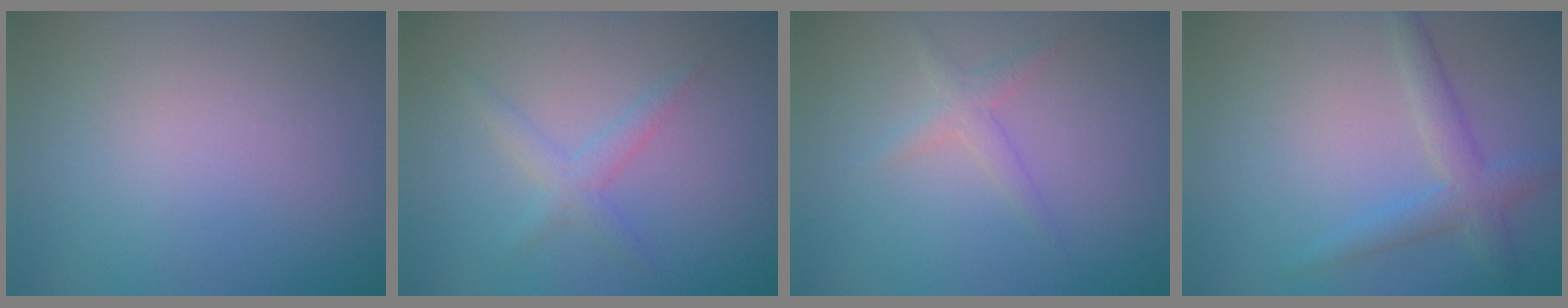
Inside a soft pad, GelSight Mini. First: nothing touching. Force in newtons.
{"total": 1.8, "press": 1.8, "slide": 0.2}
{"total": 1.5, "press": 1.5, "slide": 0.1}
{"total": 2.8, "press": 2.8, "slide": 0.0}